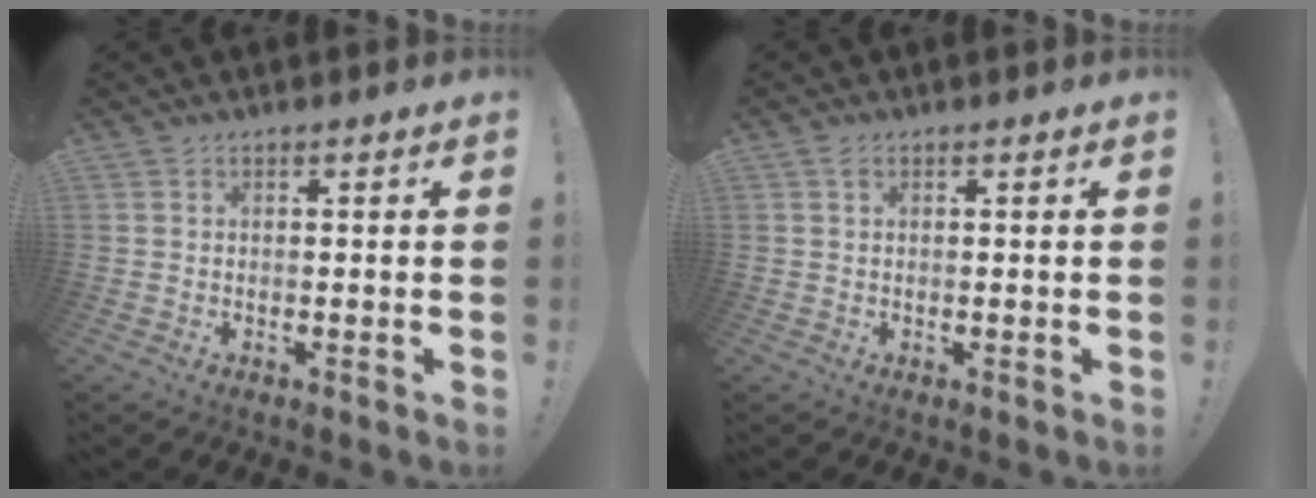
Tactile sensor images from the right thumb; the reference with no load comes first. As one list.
[{"total": 0.9, "force": [0.6, 0.5, 0.6], "torque": [-0.013, 0.000, 0.010]}]